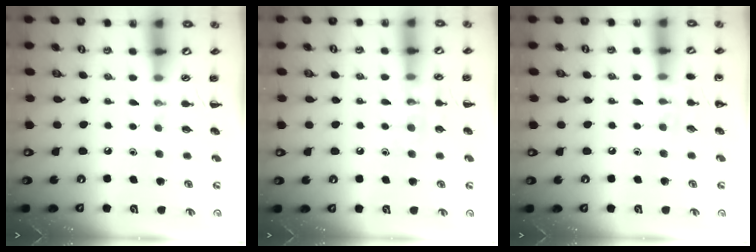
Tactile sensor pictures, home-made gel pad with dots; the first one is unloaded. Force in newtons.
{"total": 8.2, "press": 8.1, "slide": 0.8}
{"total": 6.9, "press": 6.7, "slide": 1.8}